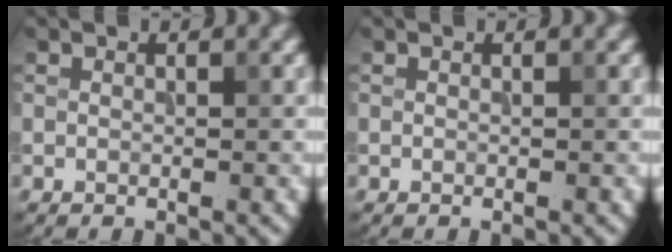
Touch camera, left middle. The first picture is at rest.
{"total": 0.0}